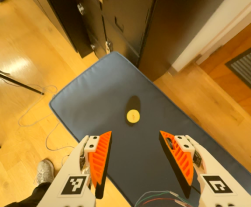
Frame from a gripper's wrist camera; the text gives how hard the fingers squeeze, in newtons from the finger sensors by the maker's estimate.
{"total": 0.0}